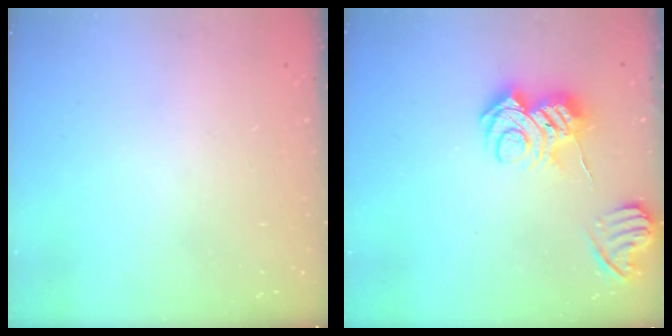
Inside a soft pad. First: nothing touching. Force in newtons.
{"total": 11.1, "press": 11.0, "slide": 1.2}